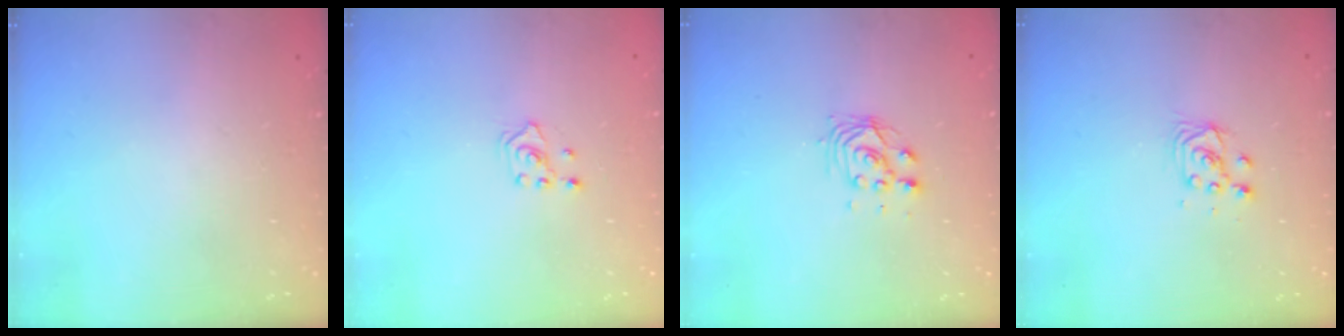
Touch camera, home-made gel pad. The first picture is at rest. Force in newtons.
{"total": 2.0, "press": 1.8, "slide": 0.9}
{"total": 5.0, "press": 5.0, "slide": 0.2}
{"total": 3.7, "press": 3.7, "slide": 0.3}